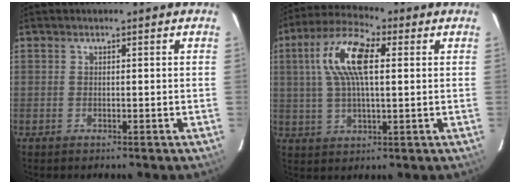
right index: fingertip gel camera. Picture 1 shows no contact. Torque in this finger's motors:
{"motor_torque": [0.53, 0.05, 0.52, 0.18]}